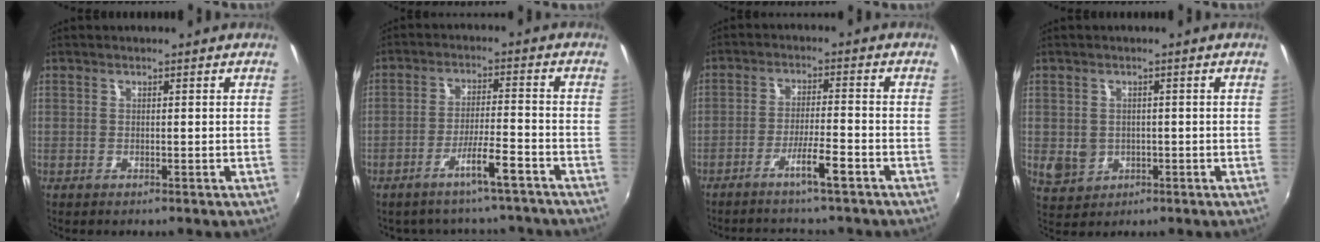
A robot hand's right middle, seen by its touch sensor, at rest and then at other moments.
{"total": 7.5, "force": [-6.2, 1.6, 3.8], "torque": [-0.072, 0.008, -0.091]}
{"total": 6.1, "force": [-4.8, 0.4, 3.7], "torque": [-0.078, -0.002, -0.082]}
{"total": 5.0, "force": [-0.6, 4.5, 2.1], "torque": [-0.043, -0.002, 0.002]}